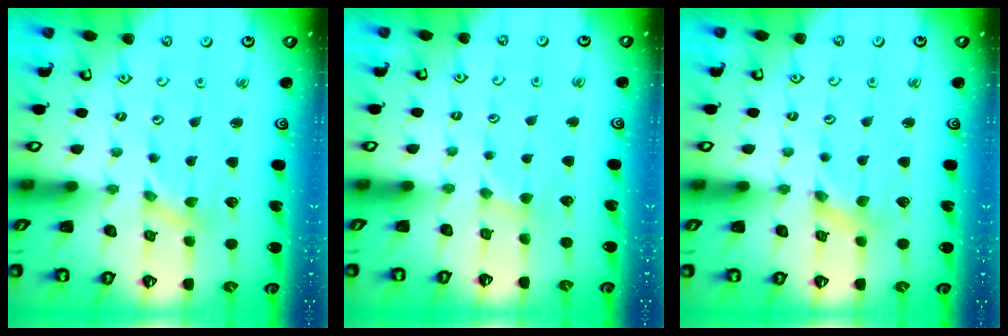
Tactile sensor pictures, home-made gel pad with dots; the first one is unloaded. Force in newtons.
{"total": 1.5, "press": 1.5, "slide": 0.2}
{"total": 1.1, "press": 1.1, "slide": 0.2}